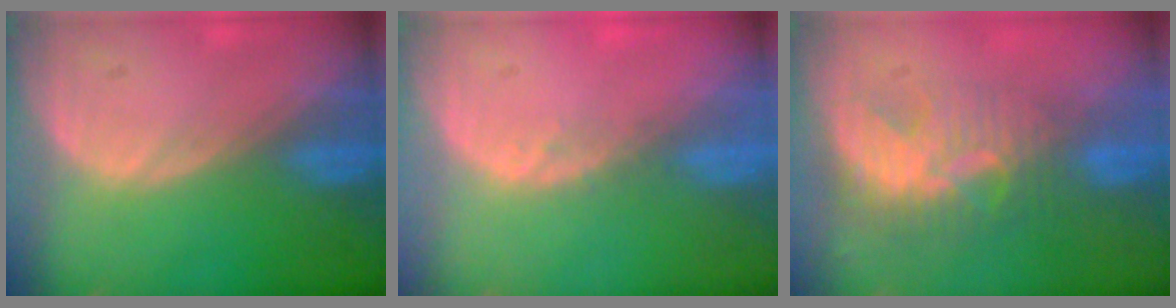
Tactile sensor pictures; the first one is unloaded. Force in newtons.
{"total": 1.3, "press": 1.2, "slide": 0.6}
{"total": 8.9, "press": 7.7, "slide": 4.4}